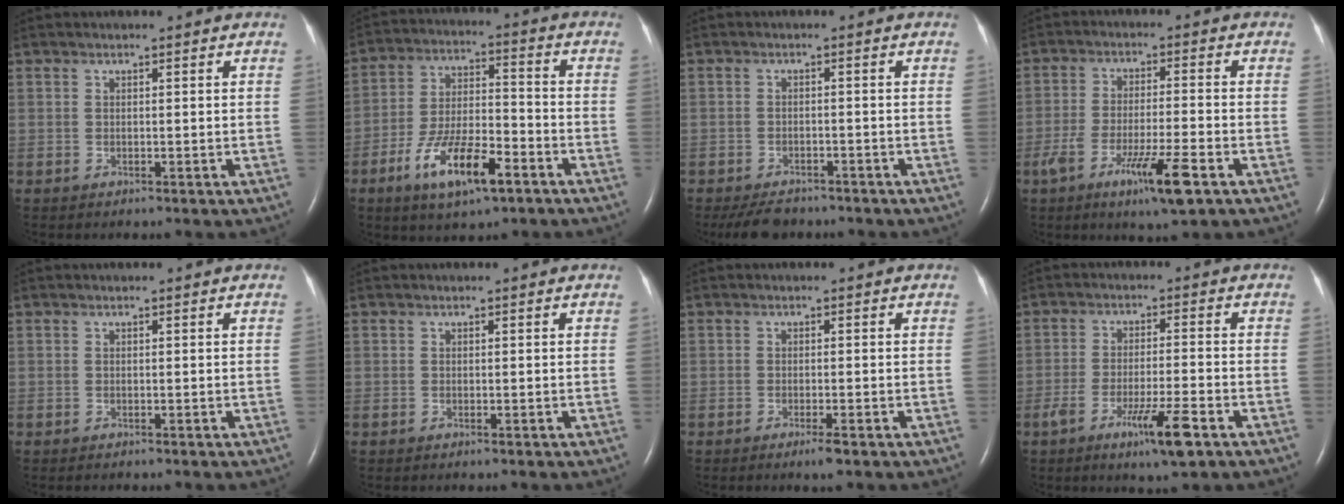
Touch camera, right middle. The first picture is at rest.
{"total": 11.9, "force": [-6.4, 3.4, 9.5], "torque": [-0.186, 0.000, -0.109]}
{"total": 5.4, "force": [-4.6, 2.2, 1.6], "torque": [-0.028, -0.007, -0.070]}
{"total": 9.3, "force": [-4.9, 0.5, 7.9], "torque": [-0.145, -0.018, -0.082]}
{"total": 0.0}
{"total": 0.0}
{"total": 1.9, "force": [-1.2, 0.0, 1.4], "torque": [-0.028, -0.004, -0.020]}
{"total": 8.0, "force": [-4.4, 0.3, 6.6], "torque": [-0.118, -0.014, -0.073]}